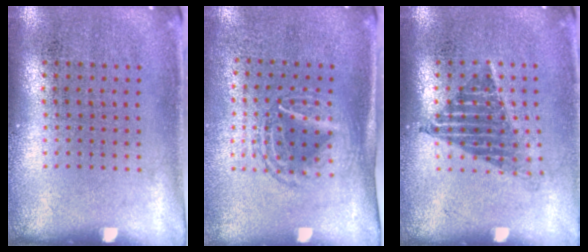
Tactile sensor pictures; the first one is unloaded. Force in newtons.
{"total": 1.7, "press": 1.4, "slide": 1.0}
{"total": 1.2, "press": 1.0, "slide": 0.8}